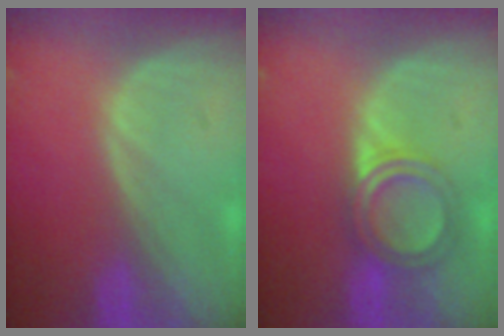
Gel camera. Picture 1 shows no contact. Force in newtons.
{"total": 5.0, "press": 4.9, "slide": 1.1}